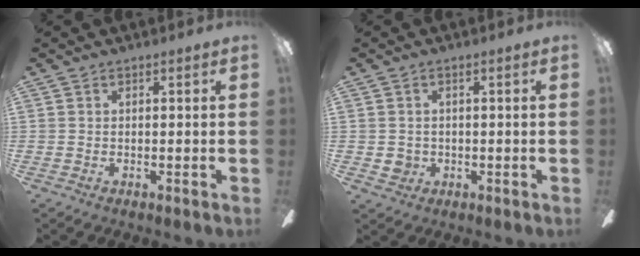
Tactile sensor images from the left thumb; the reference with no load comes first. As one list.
[{"total": 2.6, "force": [-0.2, 2.5, 0.6], "torque": [-0.006, 0.001, -0.006]}]